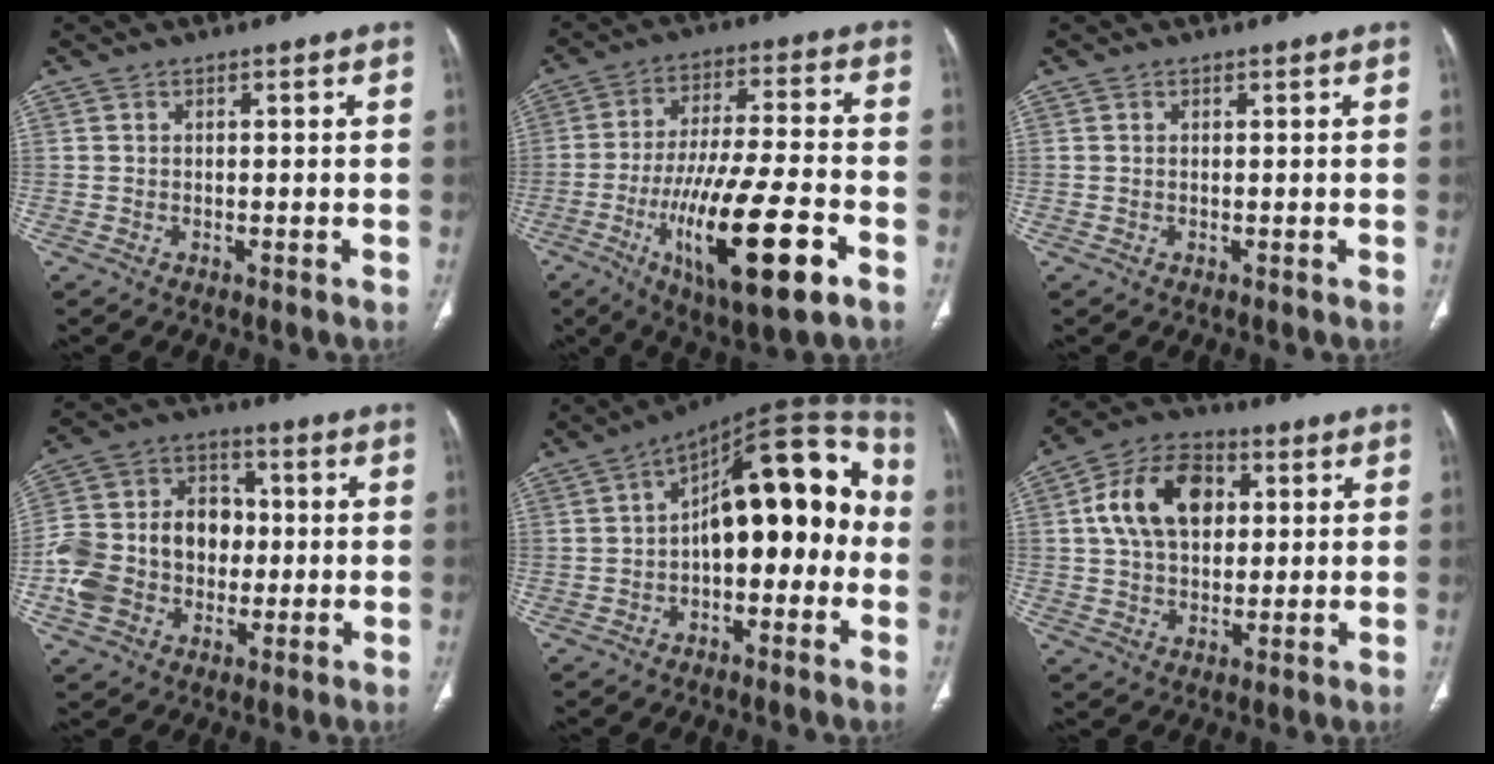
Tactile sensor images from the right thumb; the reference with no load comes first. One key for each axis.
{"total": 20.7, "fx": -8.1, "fy": 5.3, "fz": 18.3, "tx": -0.340, "ty": 0.015, "tz": -0.124}
{"total": 0.0}
{"total": 17.3, "fx": -1.9, "fy": 13.5, "fz": 10.6, "tx": -0.173, "ty": 0.042, "tz": -0.033}
{"total": 19.6, "fx": -0.6, "fy": 9.8, "fz": 17.0, "tx": -0.203, "ty": 0.057, "tz": -0.021}
{"total": 14.1, "fx": 3.2, "fy": 9.7, "fz": 9.7, "tx": -0.150, "ty": 0.012, "tz": 0.048}